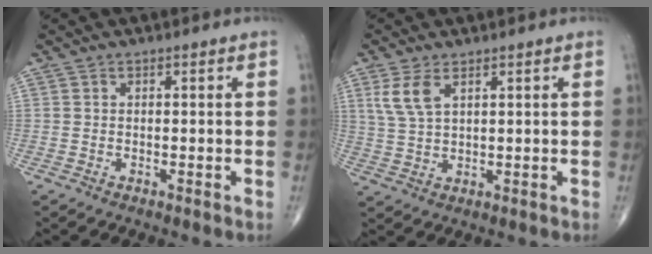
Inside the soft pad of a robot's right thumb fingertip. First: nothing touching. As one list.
[{"total": 5.3, "force": [2.5, 2.4, 4.0], "torque": [-0.089, -0.003, 0.060]}]